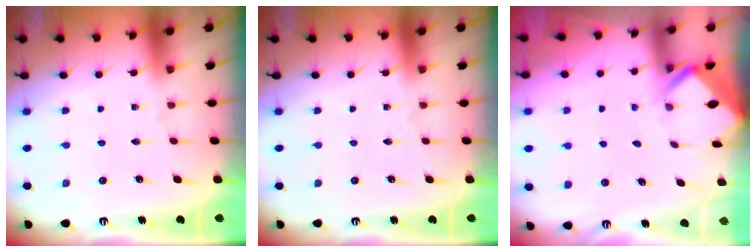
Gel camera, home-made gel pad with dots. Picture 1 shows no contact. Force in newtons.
{"total": 0.0}
{"total": 2.9, "press": 2.9, "slide": 0.2}